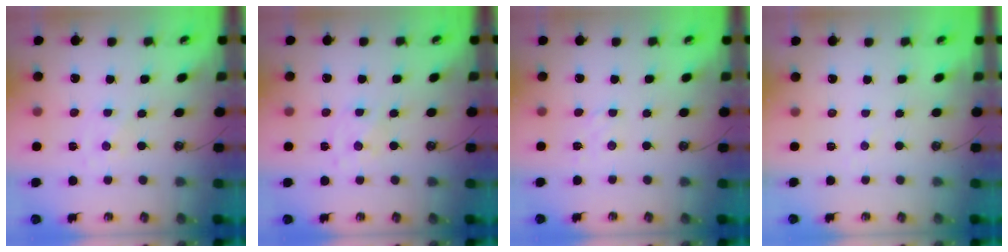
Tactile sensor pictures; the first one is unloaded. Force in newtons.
{"total": 1.6, "press": 1.6, "slide": 0.3}
{"total": 2.6, "press": 2.6, "slide": 0.6}
{"total": 2.7, "press": 2.7, "slide": 0.3}